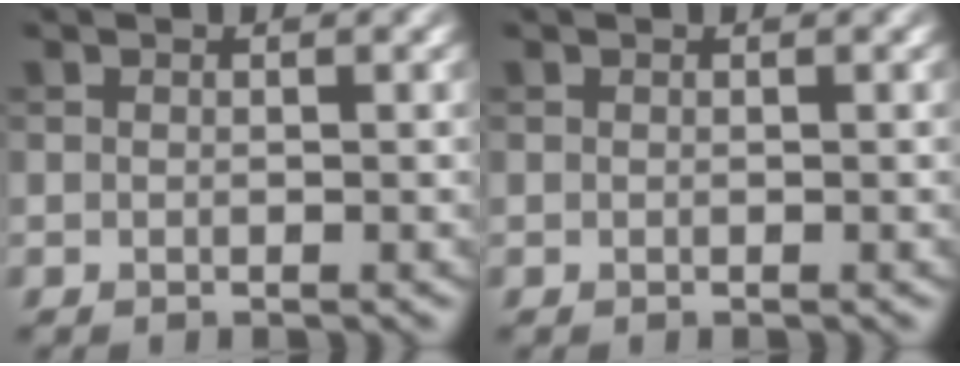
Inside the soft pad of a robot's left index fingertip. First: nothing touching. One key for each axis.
{"total": 0.0}